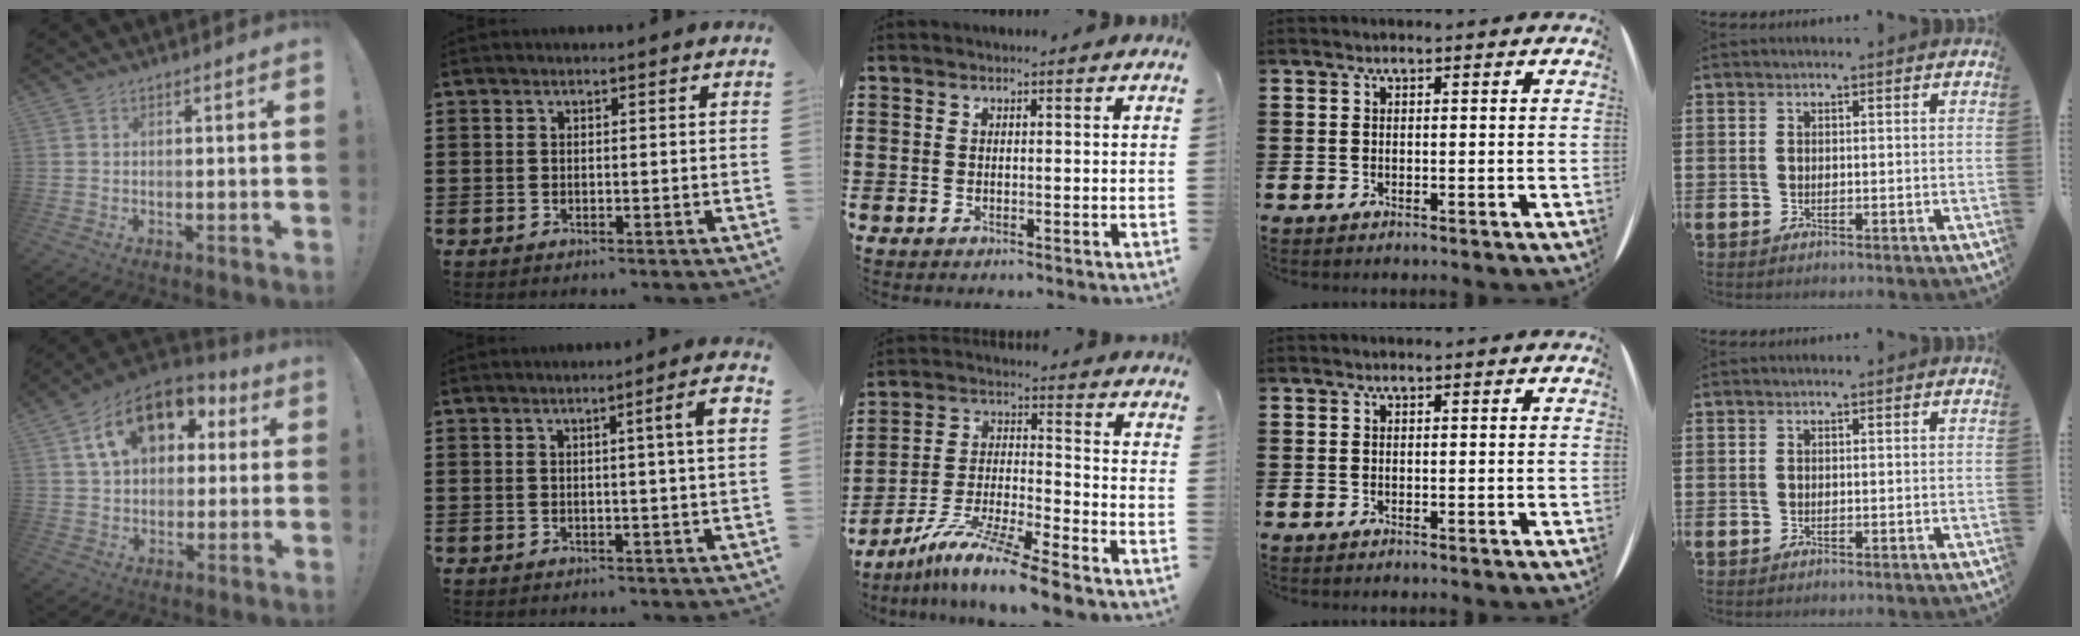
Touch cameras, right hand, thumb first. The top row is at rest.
{"thumb": {"total": 17.0, "force": [7.2, 11.4, 10.4], "torque": [-0.158, -0.017, 0.132]}, "index": {"total": 4.5, "force": [1.1, -0.2, 4.4], "torque": [-0.066, -0.009, 0.011]}, "middle": {"total": 10.2, "force": [-8.7, 0.0, 5.4], "torque": [-0.108, 0.004, -0.172]}}